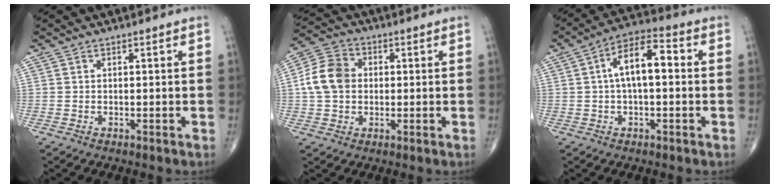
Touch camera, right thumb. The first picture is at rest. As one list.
[{"total": 9.3, "force": [0.4, 7.4, 5.6], "torque": [-0.094, 0.021, -0.002]}, {"total": 9.9, "force": [1.0, 4.4, 8.8], "torque": [-0.152, 0.033, 0.007]}]